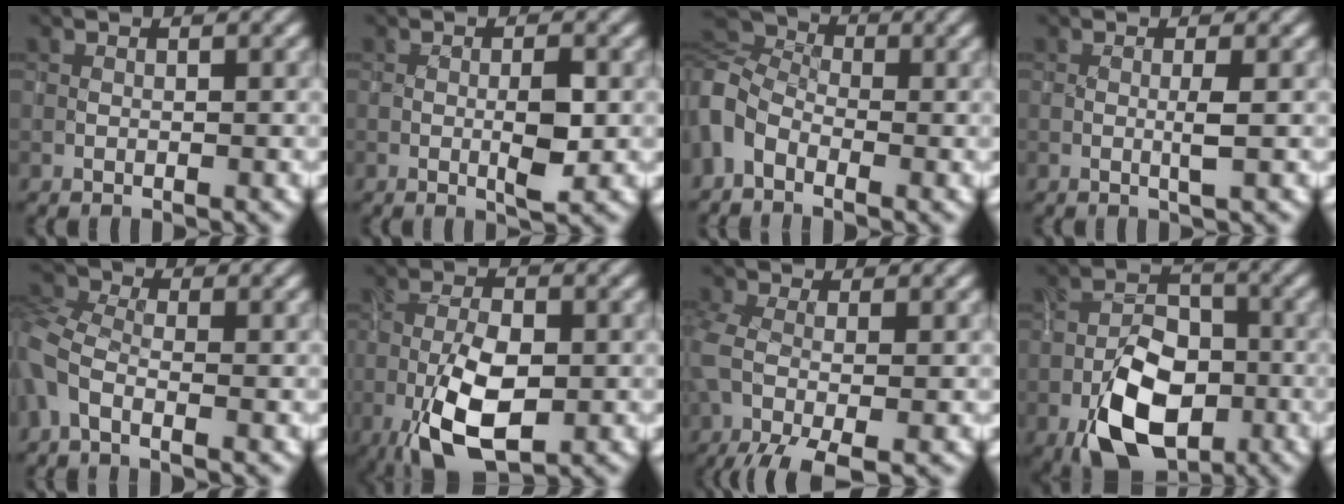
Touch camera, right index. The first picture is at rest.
{"total": 2.7, "force": [-0.3, 0.7, 2.5], "torque": [-0.047, -0.004, -0.004]}
{"total": 5.4, "force": [-0.8, 3.8, 3.8], "torque": [-0.096, 0.005, -0.035]}
{"total": 1.4, "force": [0.0, 0.0, 1.4], "torque": [-0.028, -0.002, -0.001]}
{"total": 4.4, "force": [-1.7, 2.4, 3.3], "torque": [-0.083, 0.003, -0.055]}
{"total": 7.8, "force": [-2.6, 3.6, 6.4], "torque": [-0.140, -0.009, -0.048]}
{"total": 9.3, "force": [-4.0, 4.3, 7.2], "torque": [-0.183, -0.033, -0.062]}
{"total": 8.9, "force": [-3.9, 5.2, 6.1], "torque": [-0.115, -0.008, -0.071]}